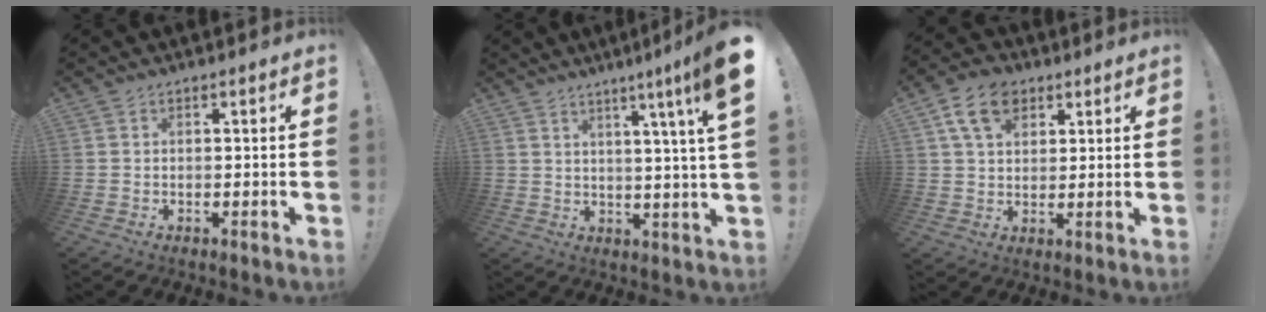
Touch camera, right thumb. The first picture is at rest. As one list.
[{"total": 9.5, "force": [3.6, -1.6, 8.6], "torque": [-0.124, -0.034, 0.044]}, {"total": 10.6, "force": [5.2, 7.1, 5.9], "torque": [-0.100, -0.004, 0.100]}]